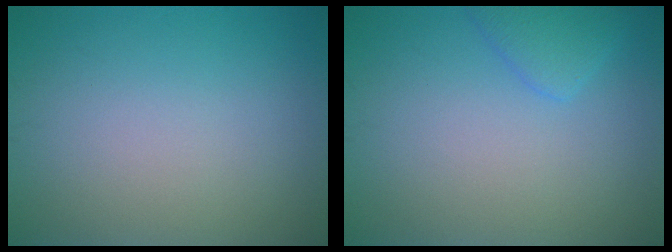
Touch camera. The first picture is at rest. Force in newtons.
{"total": 2.0, "press": 1.9, "slide": 0.0}